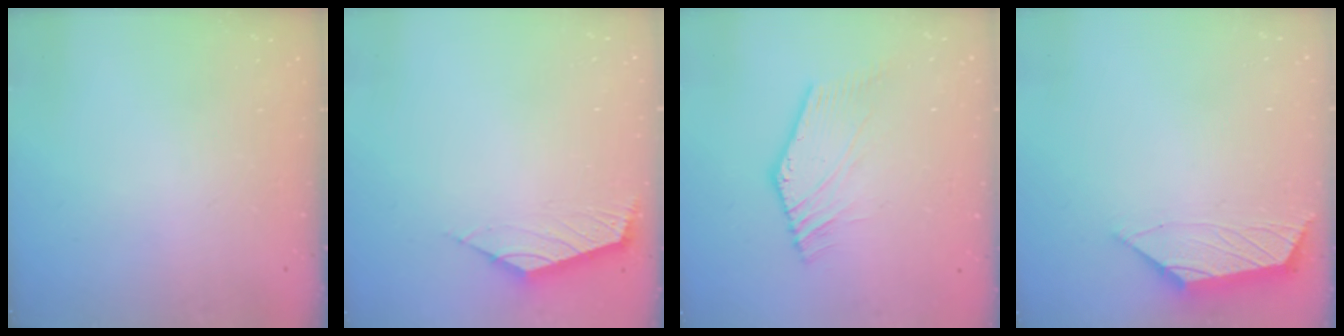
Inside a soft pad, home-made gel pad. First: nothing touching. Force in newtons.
{"total": 2.5, "press": 2.4, "slide": 0.7}
{"total": 2.7, "press": 2.5, "slide": 1.1}
{"total": 1.6, "press": 1.5, "slide": 0.6}